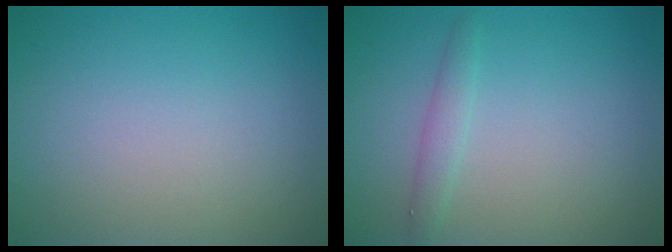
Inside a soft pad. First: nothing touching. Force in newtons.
{"total": 1.4, "press": 1.4, "slide": 0.1}